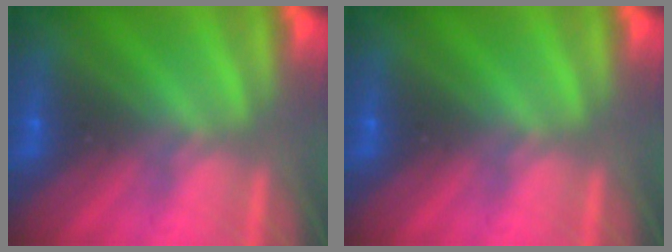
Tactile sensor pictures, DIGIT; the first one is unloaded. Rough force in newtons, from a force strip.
{"total": 0.0}